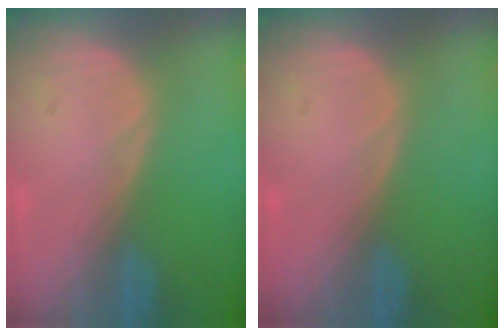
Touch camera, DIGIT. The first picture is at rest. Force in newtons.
{"total": 0.0}